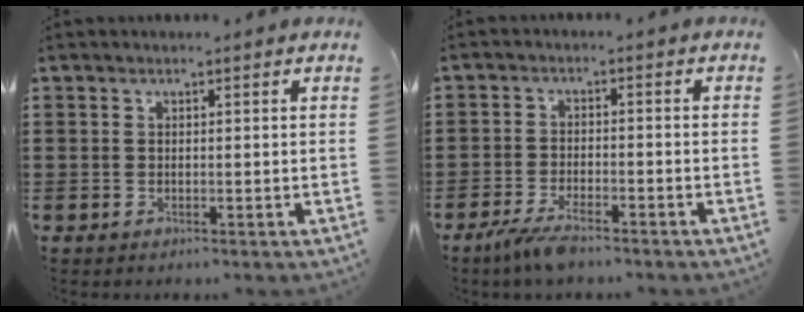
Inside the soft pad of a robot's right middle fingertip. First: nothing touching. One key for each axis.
{"total": 3.9, "fx": -3.3, "fy": 0.8, "fz": 2.0, "tx": -0.054, "ty": -0.004, "tz": -0.068}